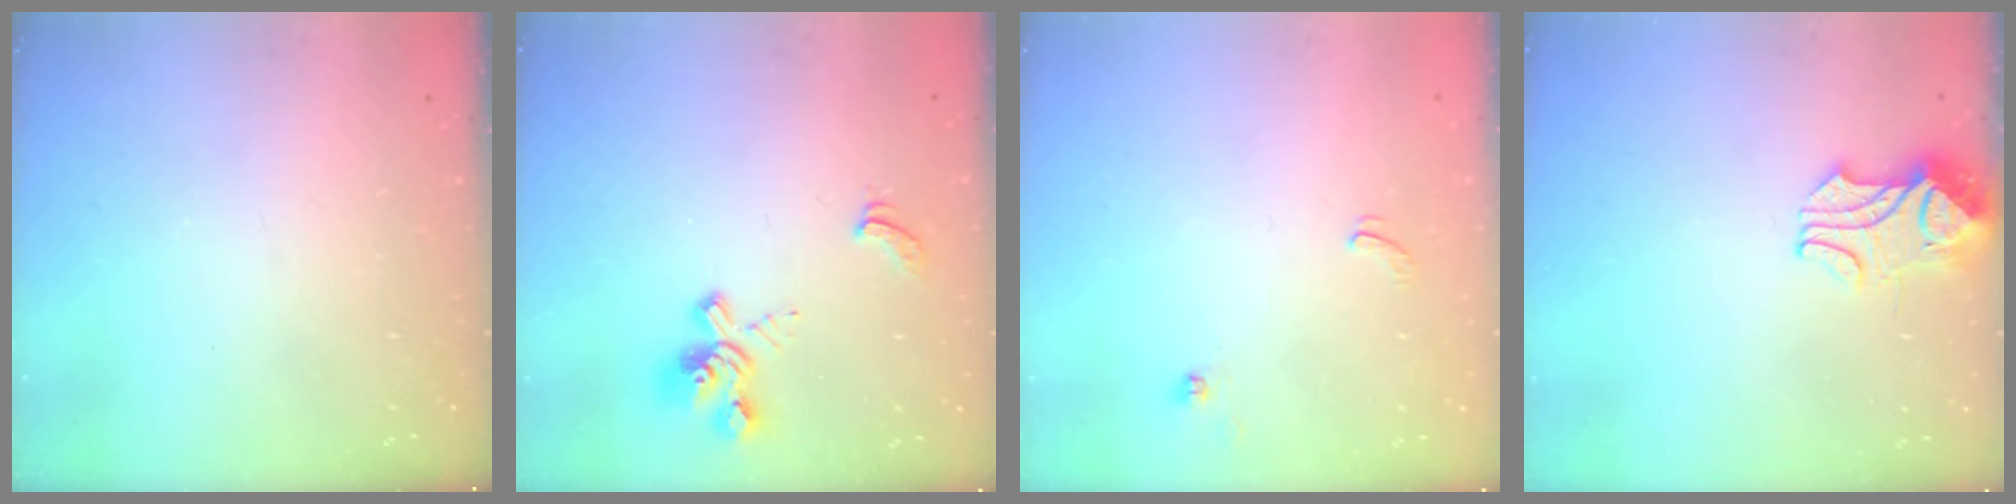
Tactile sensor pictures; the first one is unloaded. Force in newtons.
{"total": 2.4, "press": 1.9, "slide": 1.5}
{"total": 0.0}
{"total": 2.1, "press": 1.9, "slide": 0.8}